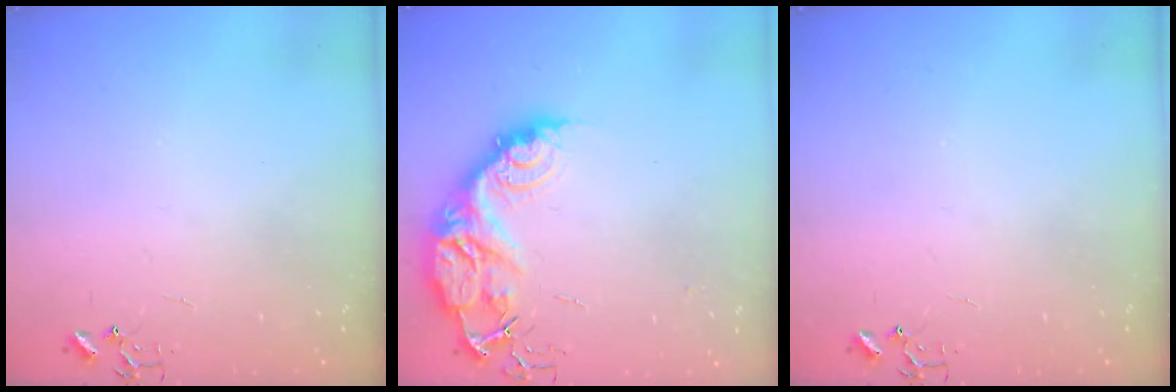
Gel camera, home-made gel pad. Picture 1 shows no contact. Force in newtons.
{"total": 16.1, "press": 16.0, "slide": 1.5}
{"total": 0.0}